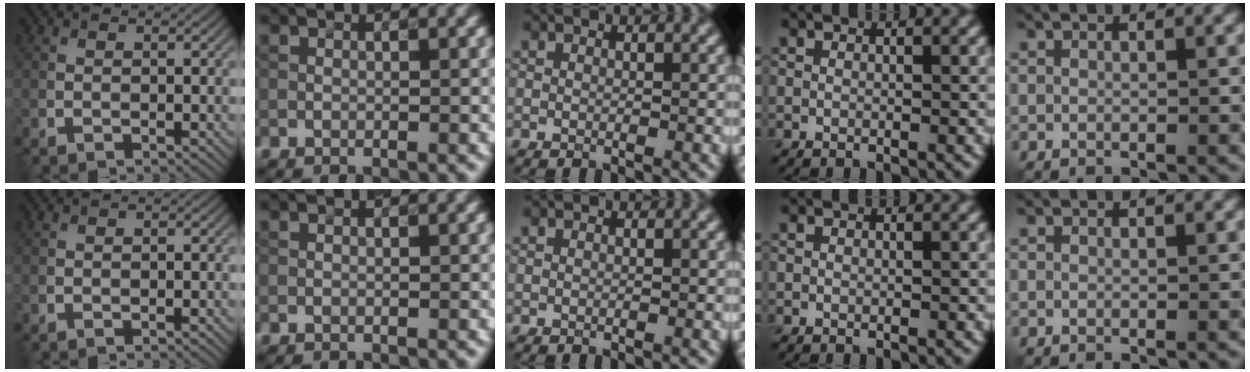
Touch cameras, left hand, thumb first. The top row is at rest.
{"little": {"total": 0.6, "force": [0.6, 0.1, 0.1], "torque": [-0.004, -0.002, 0.007]}}